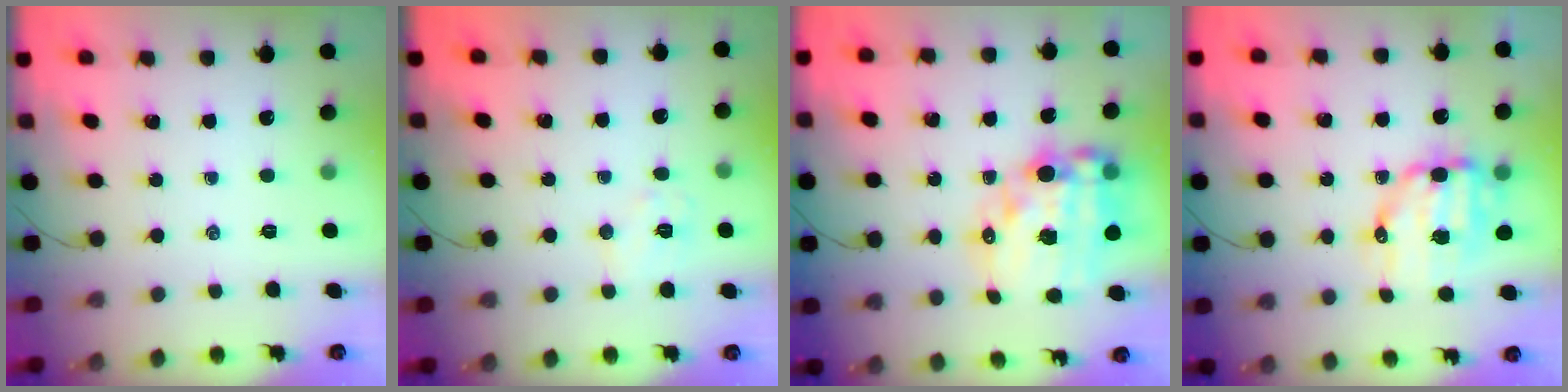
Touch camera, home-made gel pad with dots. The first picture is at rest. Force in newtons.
{"total": 6.1, "press": 6.0, "slide": 1.0}
{"total": 20.5, "press": 20.1, "slide": 4.4}
{"total": 10.7, "press": 10.5, "slide": 2.0}